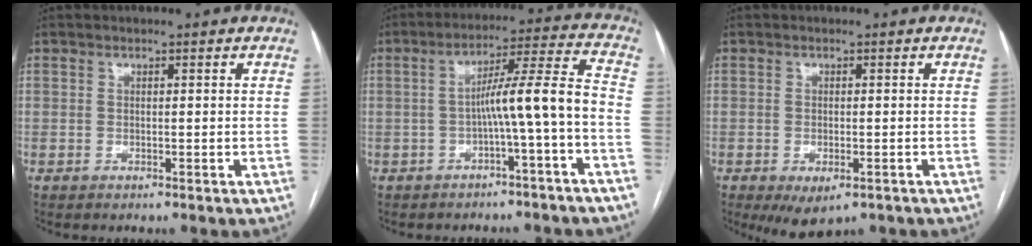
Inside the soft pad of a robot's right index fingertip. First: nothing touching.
{"total": 9.0, "force": [-2.5, -0.9, 8.6], "torque": [-0.131, 0.032, -0.036]}
{"total": 4.9, "force": [-2.7, 2.0, 3.5], "torque": [-0.054, -0.010, -0.031]}